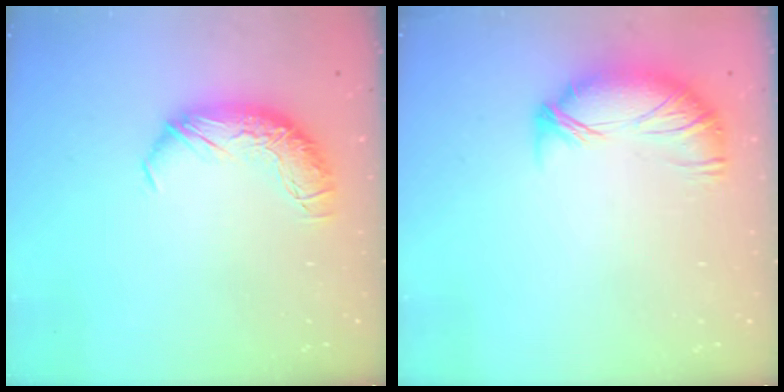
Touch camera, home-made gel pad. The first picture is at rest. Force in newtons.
{"total": 5.0, "press": 4.6, "slide": 1.7}